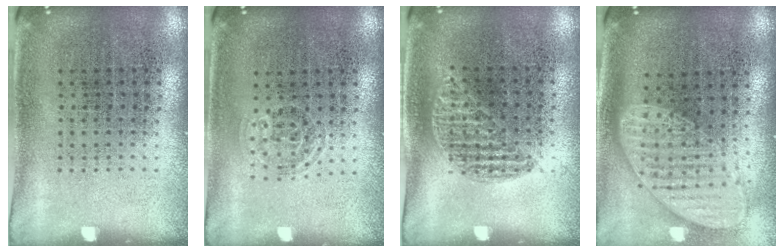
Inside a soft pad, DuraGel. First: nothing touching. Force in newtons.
{"total": 0.9, "press": 0.7, "slide": 0.6}
{"total": 0.9, "press": 0.7, "slide": 0.5}
{"total": 2.0, "press": 1.5, "slide": 1.2}